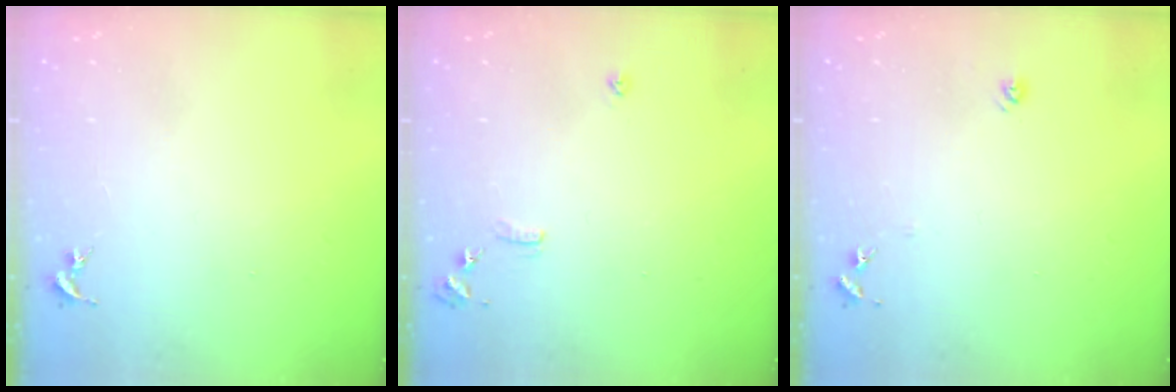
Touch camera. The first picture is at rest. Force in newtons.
{"total": 7.4, "press": 7.4, "slide": 0.7}
{"total": 5.9, "press": 5.9, "slide": 0.5}